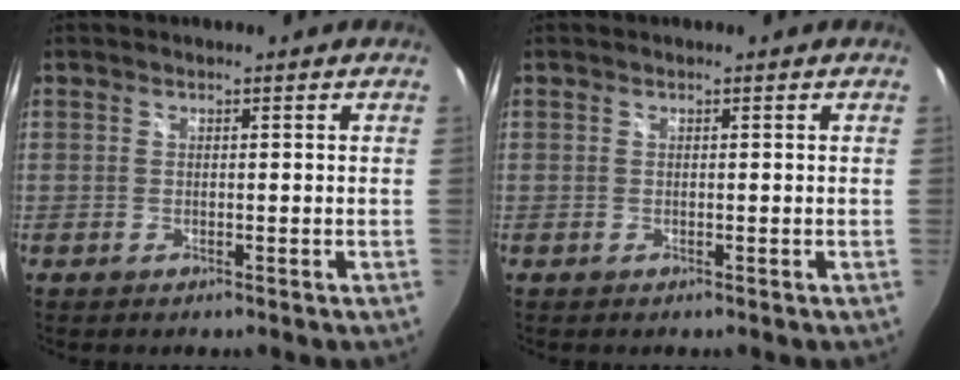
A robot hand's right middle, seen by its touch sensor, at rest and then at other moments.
{"total": 0.0}